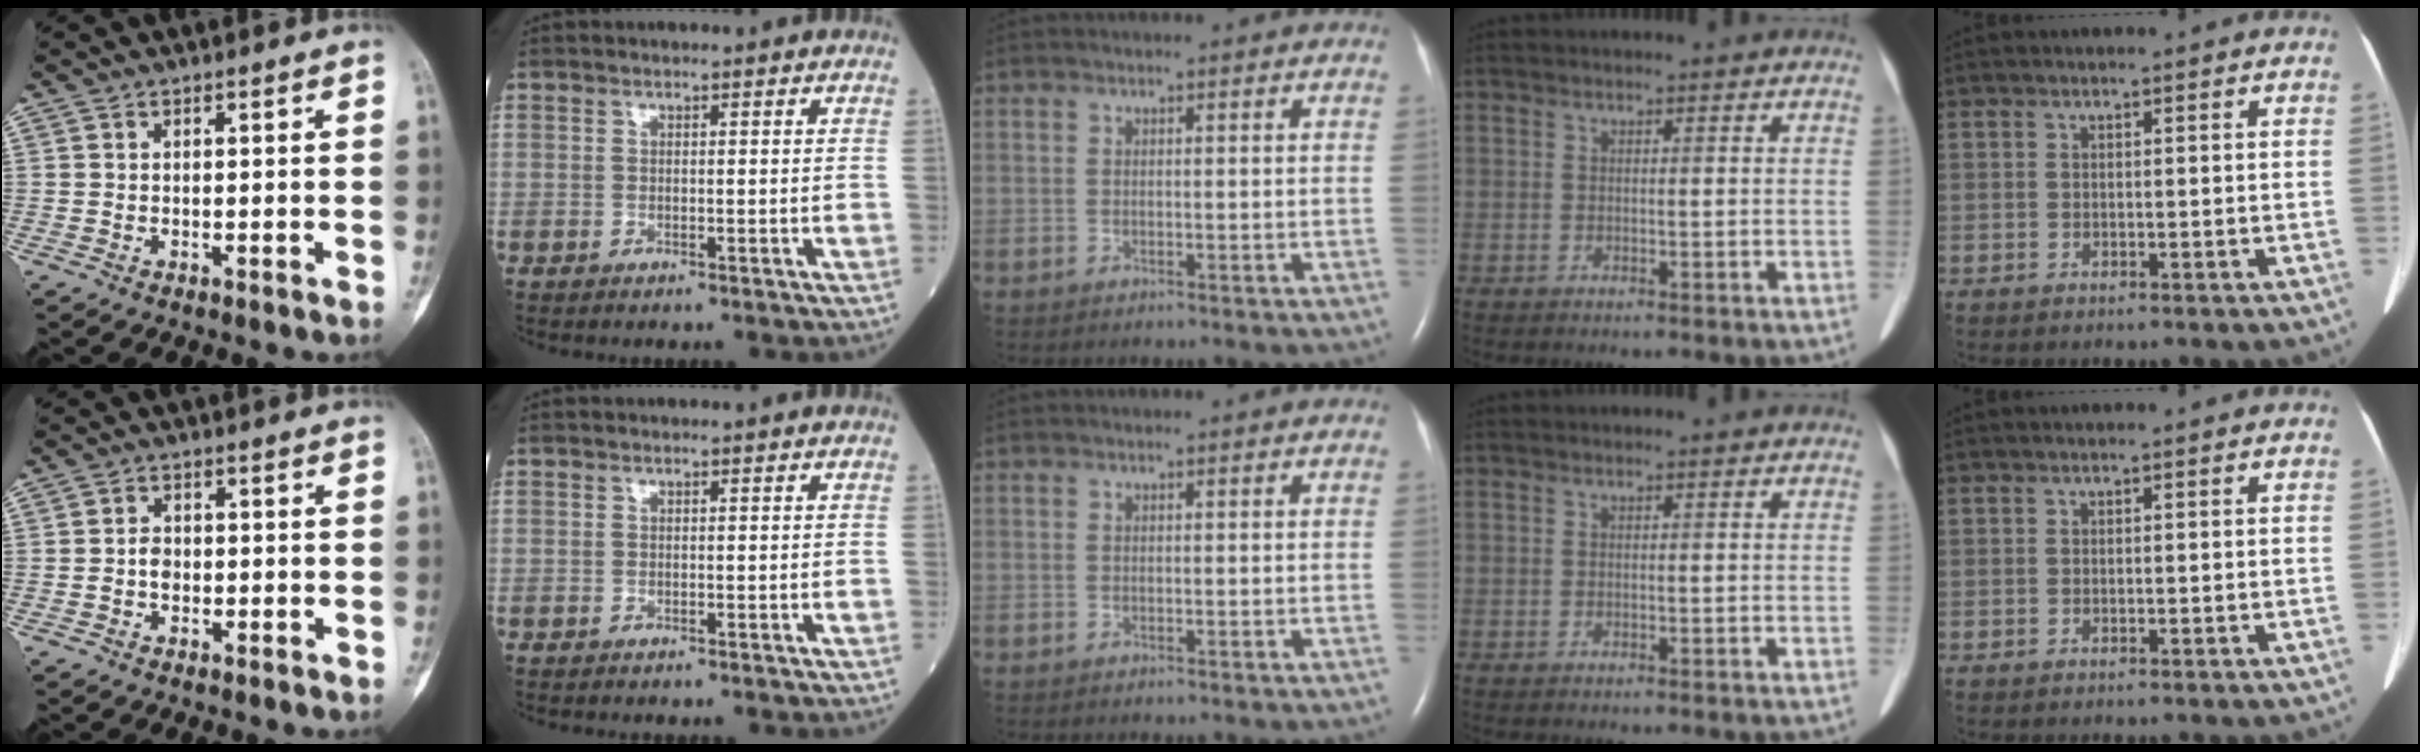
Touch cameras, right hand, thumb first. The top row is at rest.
{"thumb": {"total": 2.3, "force": [-0.6, 1.7, 1.5], "torque": [-0.017, 0.005, -0.014]}}